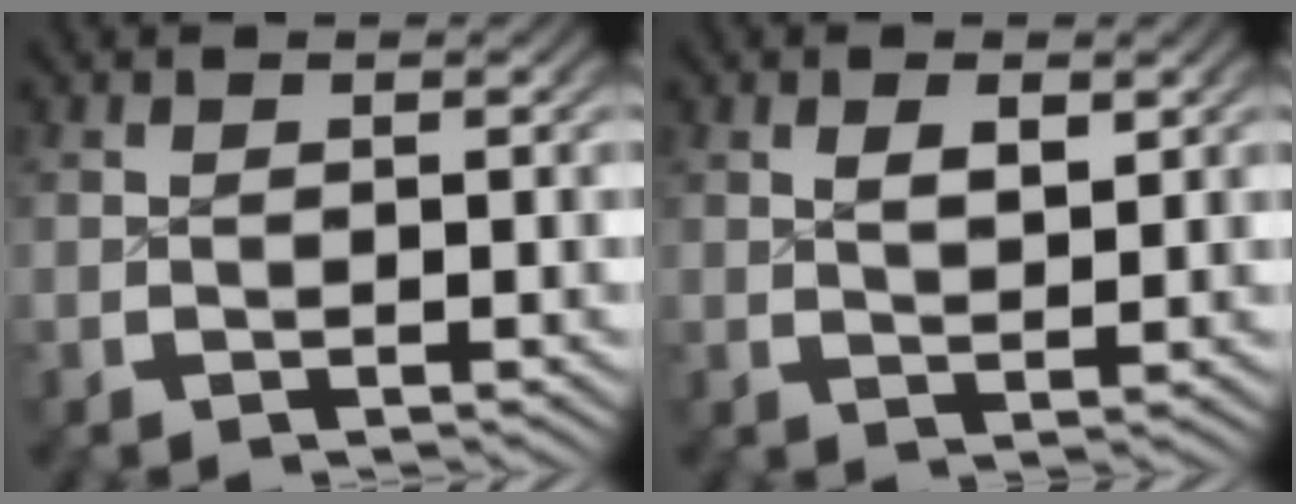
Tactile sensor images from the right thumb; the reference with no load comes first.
{"total": 1.5, "force": [1.0, 0.3, 1.0], "torque": [-0.013, 0.001, 0.022]}